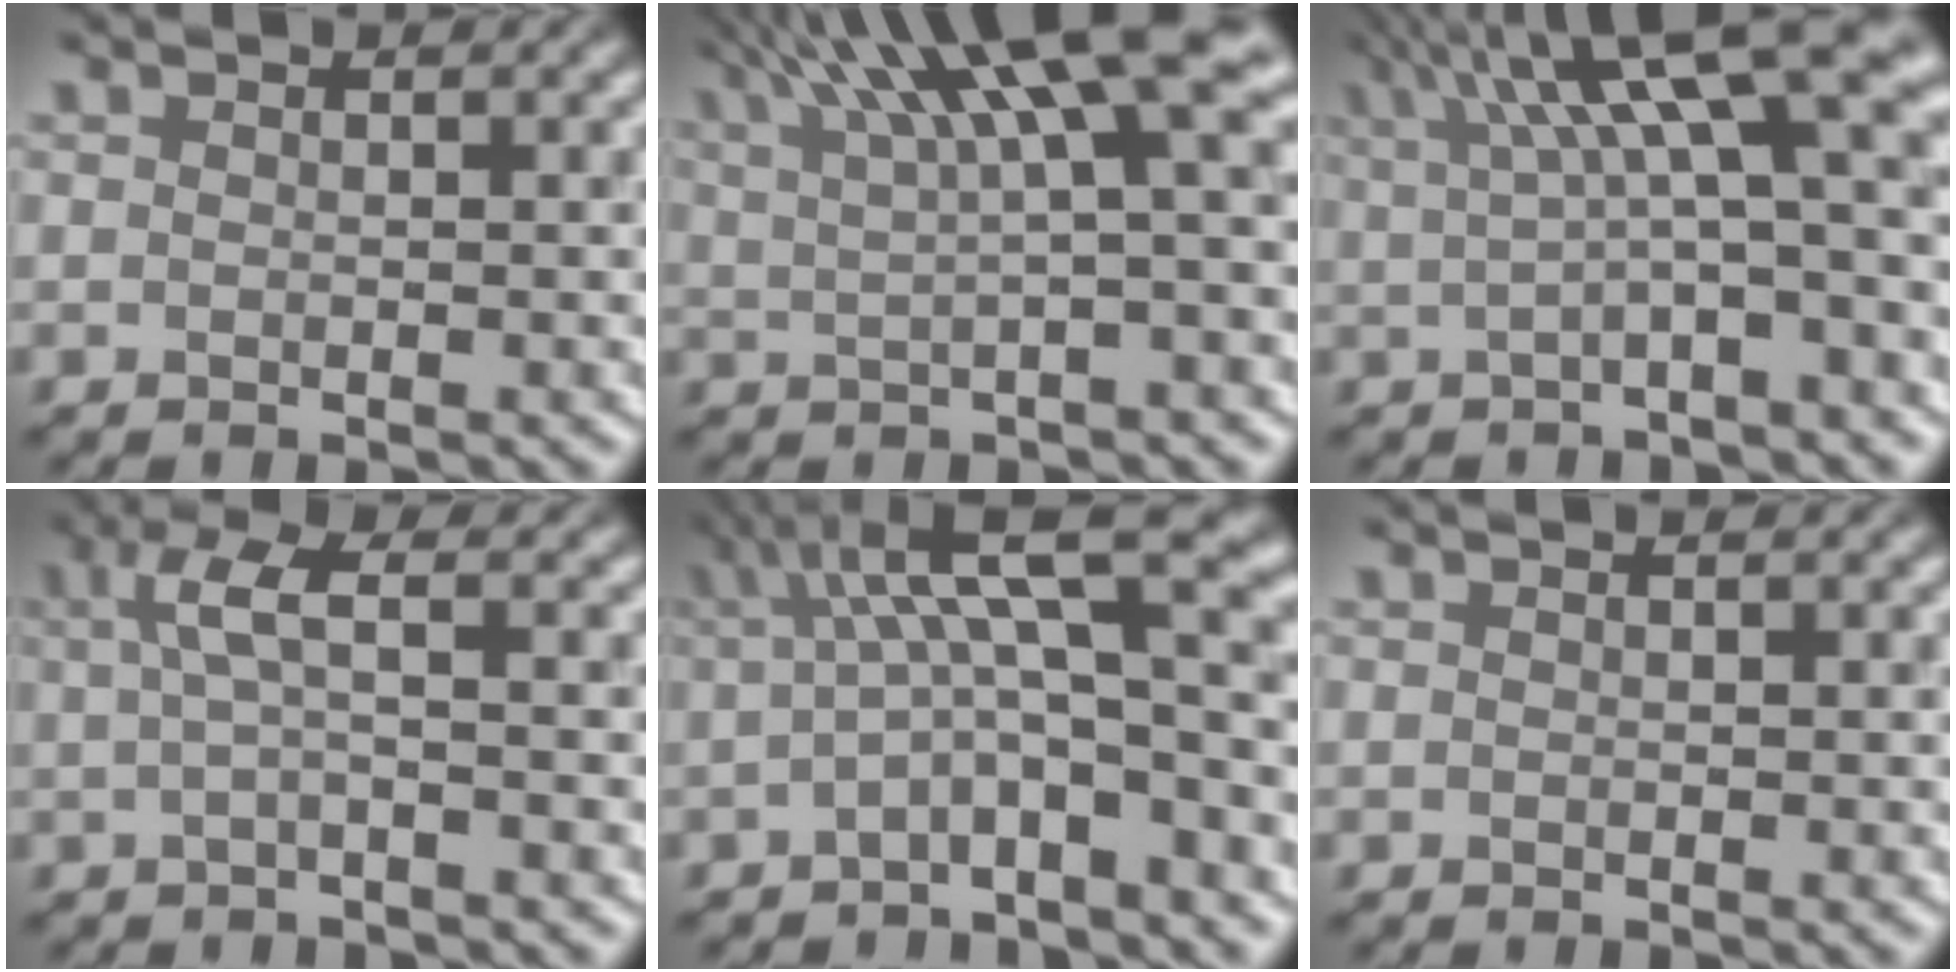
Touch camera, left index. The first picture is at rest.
{"total": 10.3, "force": [5.0, 2.1, 8.8], "torque": [-0.135, 0.025, 0.083]}
{"total": 11.1, "force": [3.2, 2.8, 10.2], "torque": [-0.145, 0.024, 0.046]}
{"total": 2.8, "force": [0.4, 0.6, 2.7], "torque": [-0.058, 0.006, 0.005]}
{"total": 9.4, "force": [0.9, 2.7, 8.9], "torque": [-0.125, 0.022, 0.000]}
{"total": 0.0}